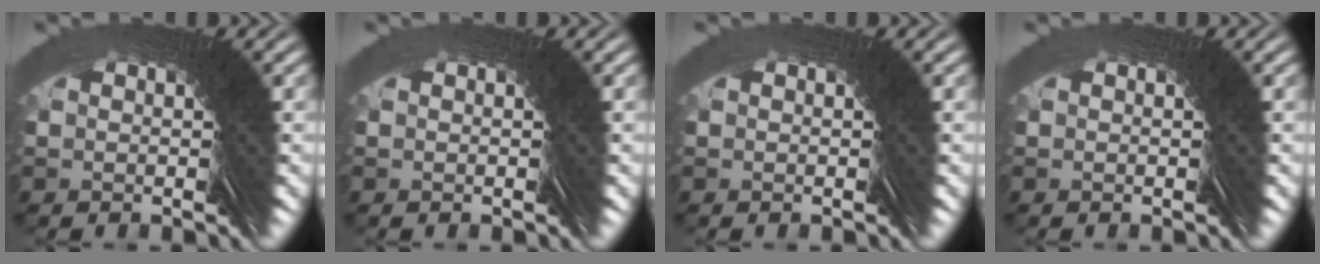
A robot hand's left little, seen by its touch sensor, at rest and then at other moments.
{"total": 0.0}
{"total": 0.0}
{"total": 0.0}